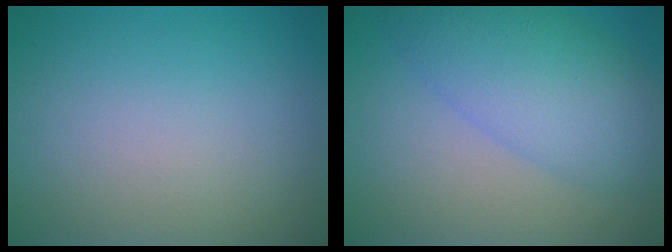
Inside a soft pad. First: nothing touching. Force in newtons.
{"total": 7.0, "press": 7.0, "slide": 0.2}